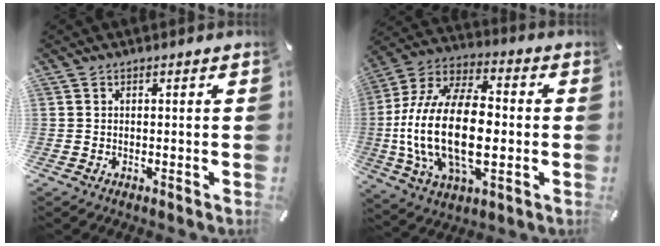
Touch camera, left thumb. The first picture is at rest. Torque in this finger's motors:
{"motor_torque": [1.45, 1.79, 2.77, 0.00, 1.05]}